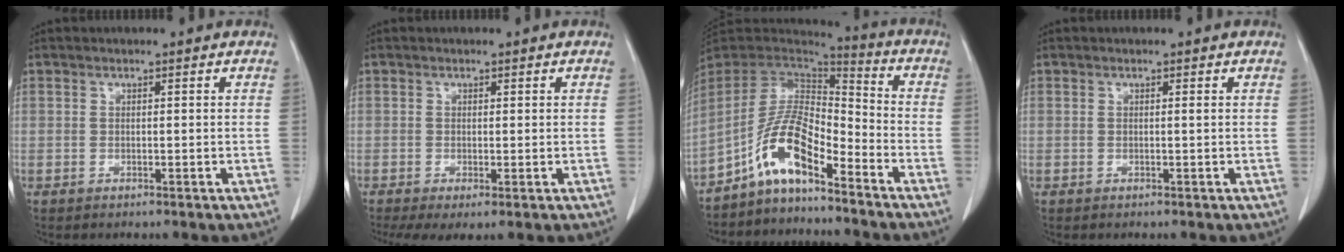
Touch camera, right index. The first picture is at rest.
{"total": 4.4, "force": [-2.1, 1.4, 3.6], "torque": [-0.063, -0.014, -0.034]}
{"total": 10.2, "force": [-6.4, 2.9, 7.4], "torque": [-0.151, 0.024, -0.120]}
{"total": 0.0}